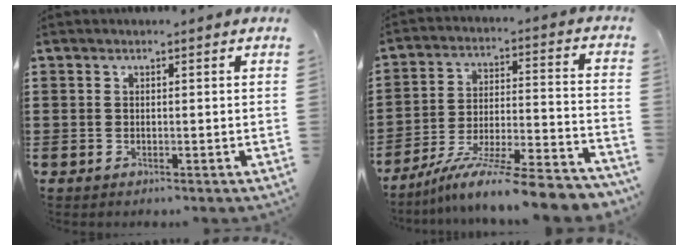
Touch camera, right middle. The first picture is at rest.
{"total": 10.6, "force": [-9.1, -0.3, 5.3], "torque": [-0.083, 0.005, -0.179]}